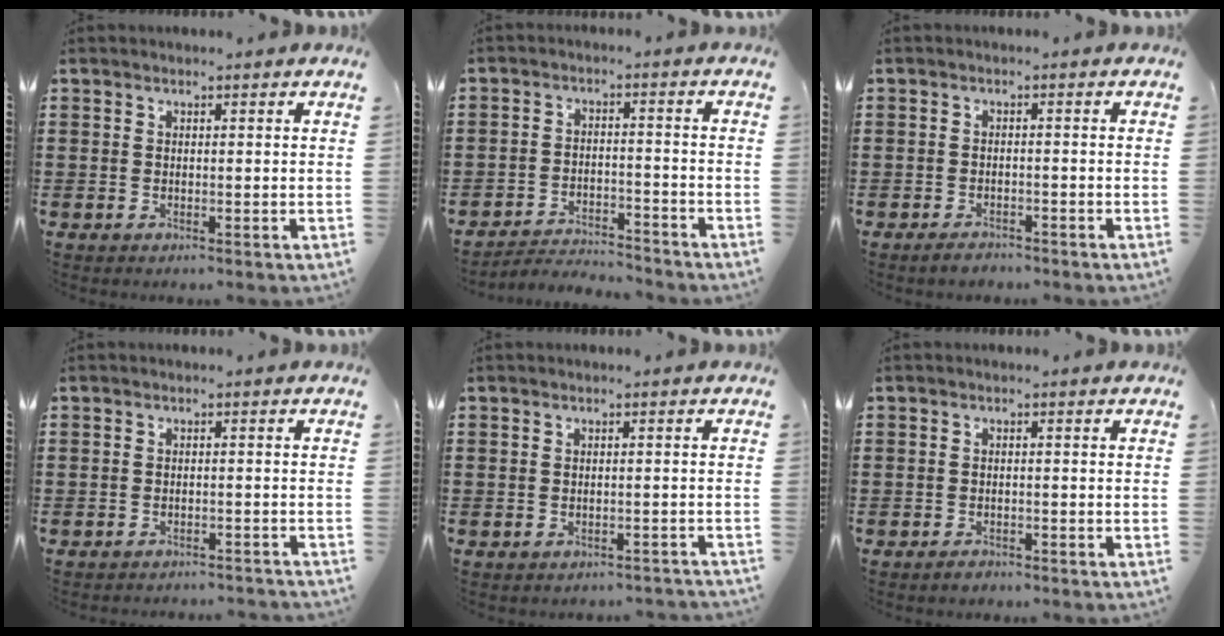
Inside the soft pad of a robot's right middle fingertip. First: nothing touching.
{"total": 3.6, "force": [-3.6, 0.6, 0.0], "torque": [-0.008, 0.002, -0.077]}
{"total": 1.6, "force": [-1.5, 0.4, 0.4], "torque": [-0.012, -0.002, -0.029]}
{"total": 1.8, "force": [-1.7, 0.0, -0.2], "torque": [-0.003, 0.000, -0.038]}
{"total": 1.1, "force": [-1.1, 0.1, 0.0], "torque": [-0.006, -0.003, -0.022]}
{"total": 1.1, "force": [-1.0, 0.3, 0.2], "torque": [-0.007, -0.002, -0.021]}